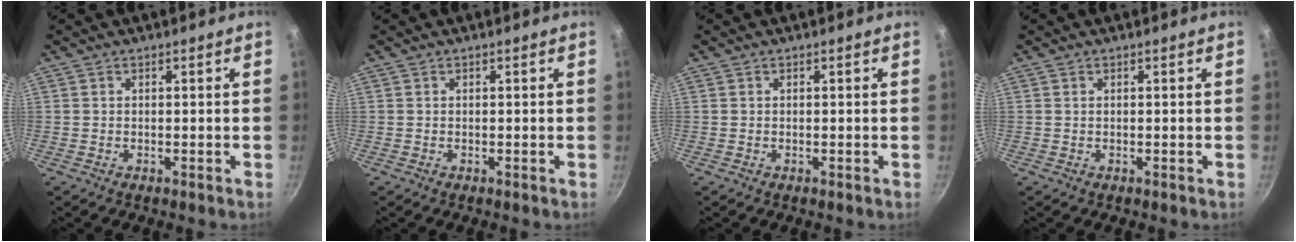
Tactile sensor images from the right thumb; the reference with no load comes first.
{"total": 0.0}
{"total": 0.0}
{"total": 0.0}